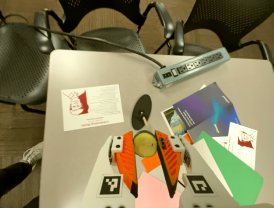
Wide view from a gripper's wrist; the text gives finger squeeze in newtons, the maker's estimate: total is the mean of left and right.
{"total": 6.2, "left": 5.7, "right": 6.8}